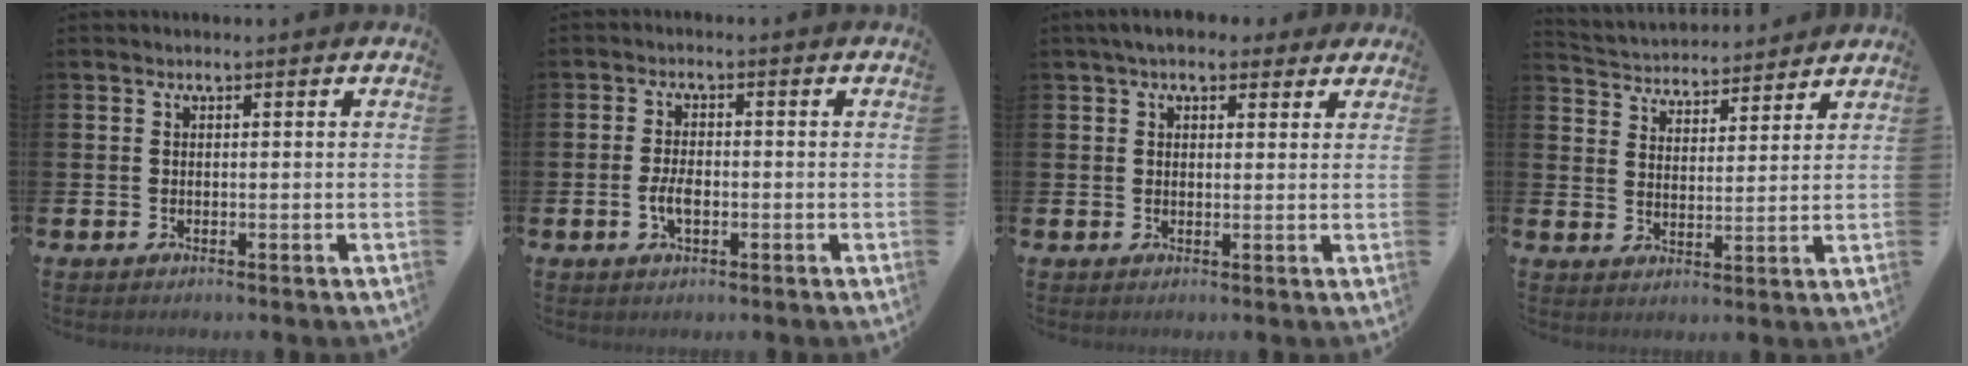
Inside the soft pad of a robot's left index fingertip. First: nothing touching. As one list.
[{"total": 3.2, "force": [-0.7, 1.5, 2.7], "torque": [-0.043, 0.000, -0.013]}, {"total": 4.6, "force": [3.9, 1.9, 1.7], "torque": [-0.035, -0.004, 0.070]}, {"total": 4.3, "force": [4.2, 1.0, -0.4], "torque": [-0.012, -0.031, 0.072]}]